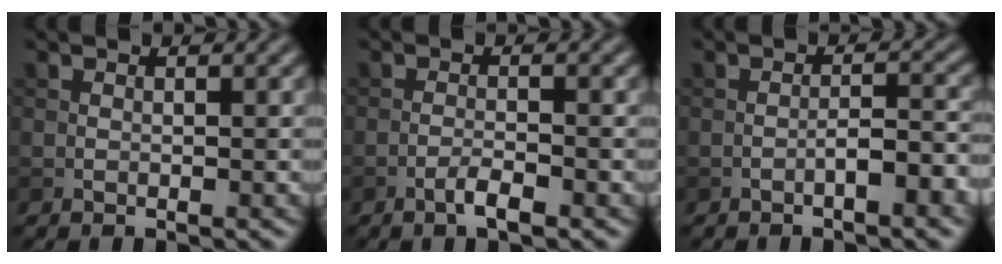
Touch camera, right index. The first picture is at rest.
{"total": 2.0, "force": [-1.2, 0.3, 1.6], "torque": [-0.030, 0.004, -0.024]}
{"total": 3.2, "force": [-1.4, 0.7, 2.8], "torque": [-0.045, 0.010, -0.026]}